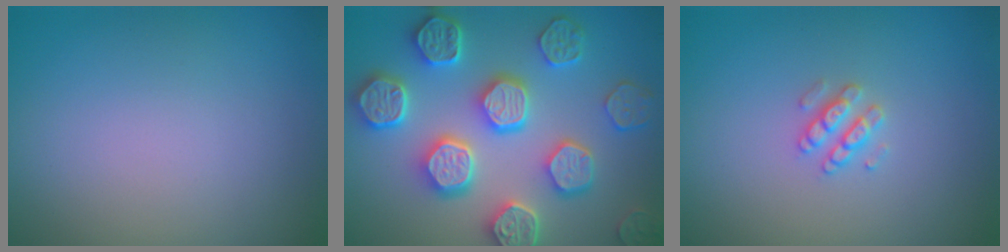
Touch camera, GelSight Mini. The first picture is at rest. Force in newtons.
{"total": 7.2, "press": 6.5, "slide": 3.1}
{"total": 1.9, "press": 1.9, "slide": 0.3}